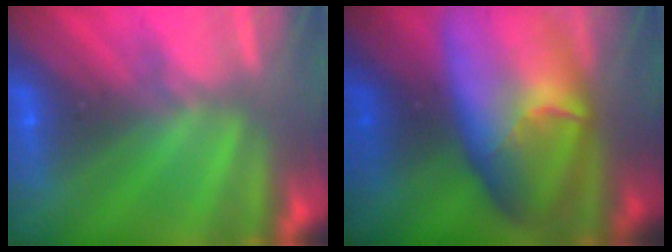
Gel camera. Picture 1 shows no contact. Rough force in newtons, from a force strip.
{"total": 8.6}